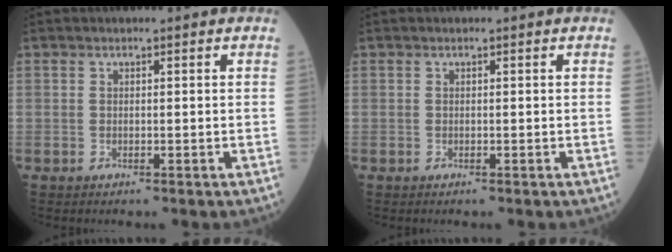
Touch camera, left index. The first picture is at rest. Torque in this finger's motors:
{"motor_torque": [-0.02, 0.03, 0.00, 0.01]}